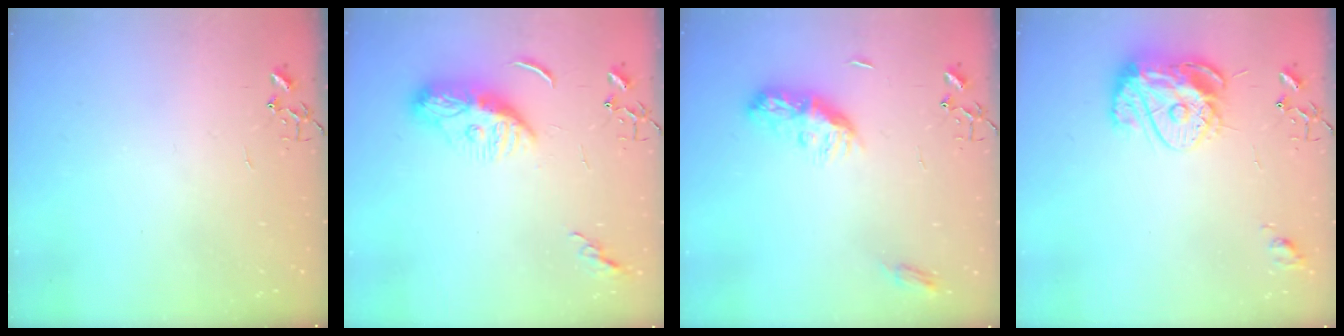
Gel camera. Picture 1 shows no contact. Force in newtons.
{"total": 9.9, "press": 9.9, "slide": 1.1}
{"total": 9.6, "press": 9.6, "slide": 0.1}
{"total": 14.7, "press": 14.6, "slide": 1.4}